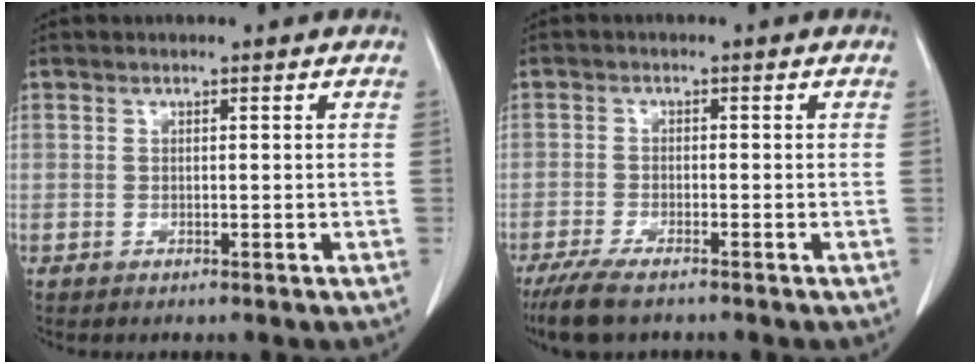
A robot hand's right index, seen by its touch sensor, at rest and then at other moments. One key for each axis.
{"total": 6.1, "fx": -4.8, "fy": 1.4, "fz": 3.6, "tx": -0.068, "ty": -0.015, "tz": -0.082}